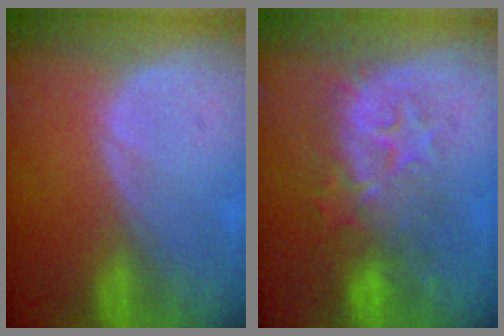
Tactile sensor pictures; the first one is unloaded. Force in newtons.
{"total": 8.2, "press": 8.2, "slide": 0.8}